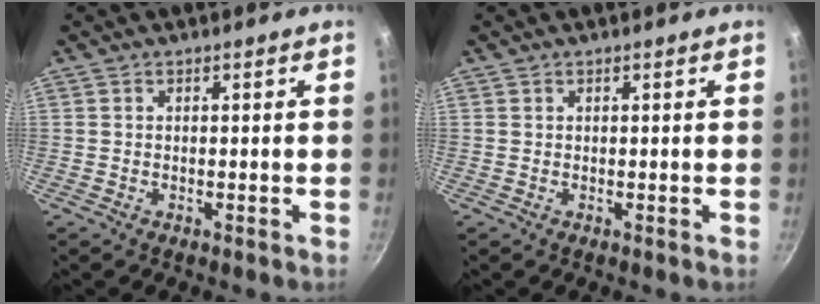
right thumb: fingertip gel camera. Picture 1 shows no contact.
{"total": 0.0}